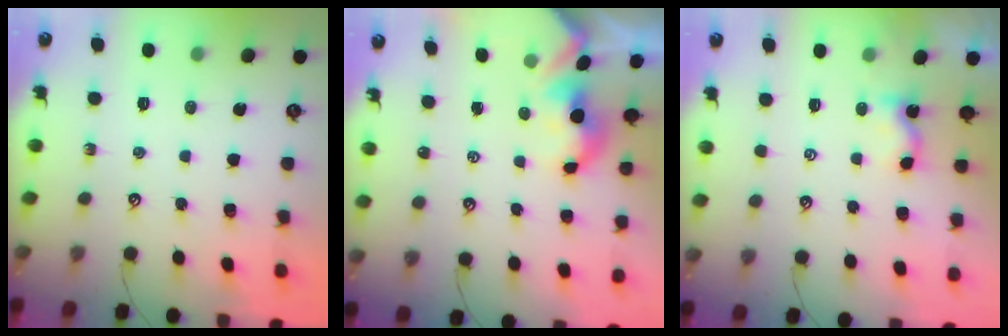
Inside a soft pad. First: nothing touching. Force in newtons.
{"total": 1.5, "press": 1.5, "slide": 0.3}
{"total": 2.4, "press": 2.4, "slide": 0.1}